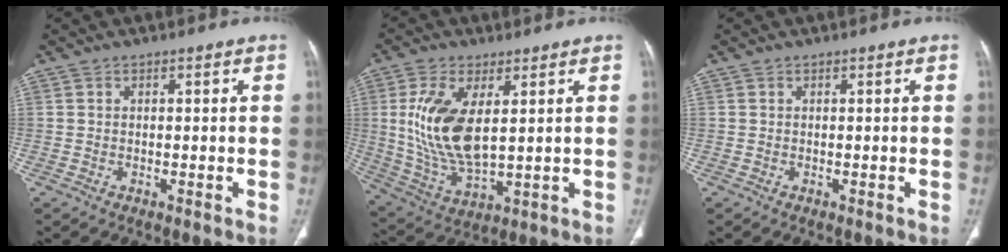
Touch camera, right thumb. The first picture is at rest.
{"total": 14.9, "force": [3.0, 7.1, 12.8], "torque": [-0.261, -0.018, 0.072]}
{"total": 0.0}